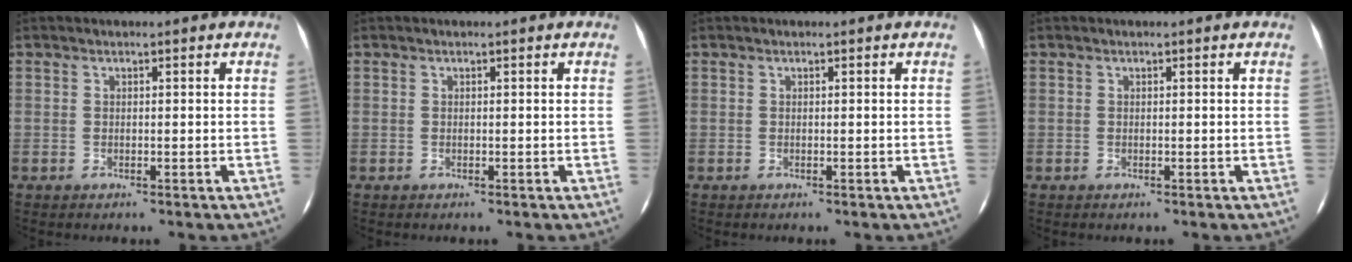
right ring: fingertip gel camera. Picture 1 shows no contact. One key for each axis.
{"total": 0.0}
{"total": 0.0}
{"total": 0.0}